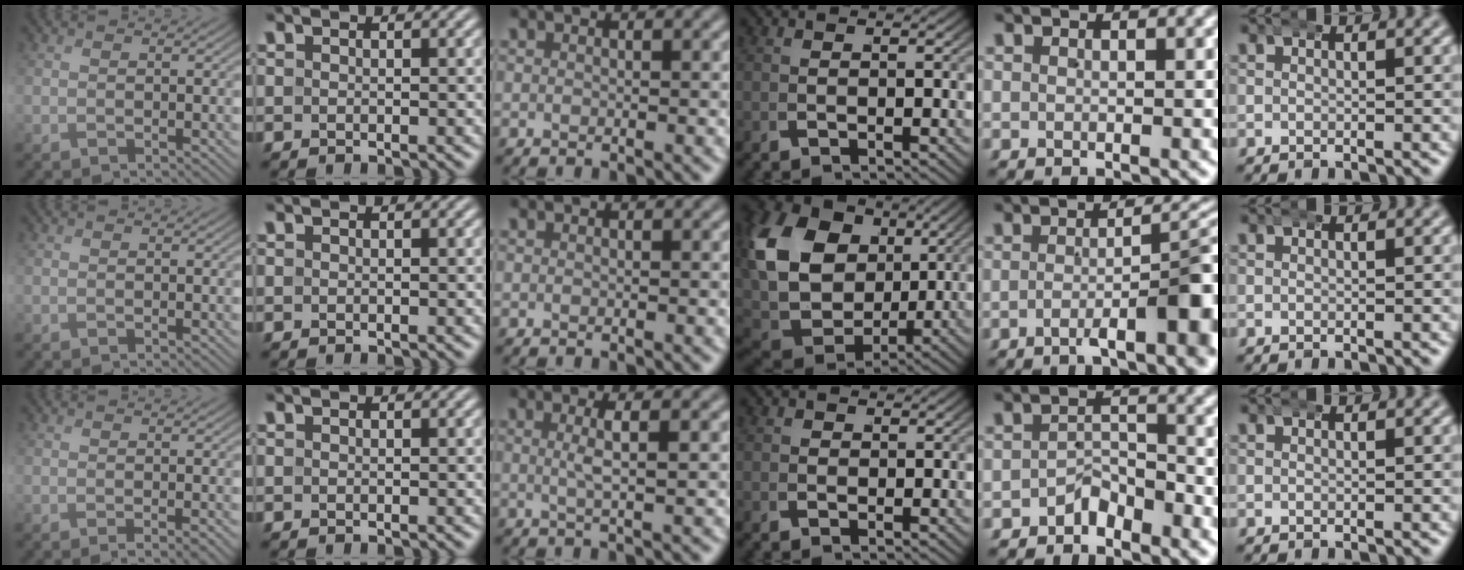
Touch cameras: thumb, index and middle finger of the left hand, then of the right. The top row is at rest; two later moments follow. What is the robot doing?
{"motion": "wrap", "object": "aluminum foil"}